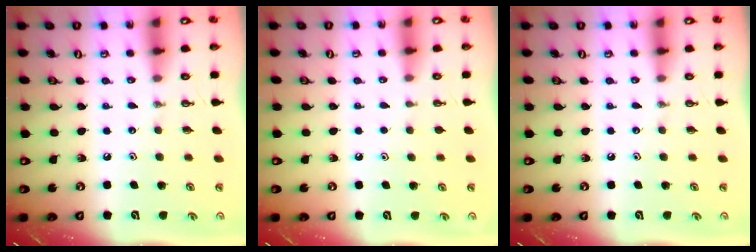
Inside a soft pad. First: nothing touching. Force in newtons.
{"total": 1.2, "press": 0.5, "slide": 1.0}
{"total": 0.0}